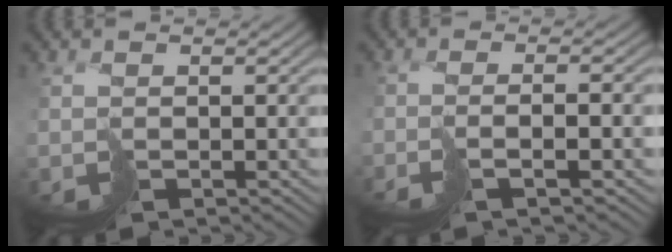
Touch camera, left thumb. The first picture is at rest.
{"total": 1.9, "force": [-0.9, -0.8, 1.4], "torque": [-0.012, 0.005, -0.024]}